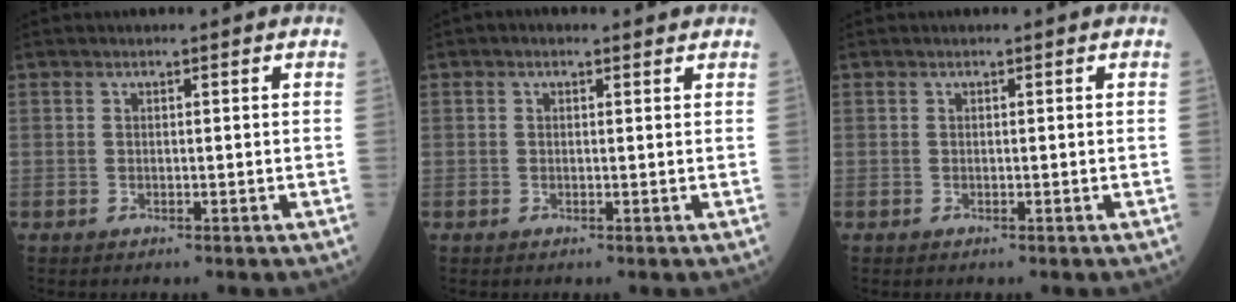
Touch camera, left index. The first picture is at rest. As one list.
[{"total": 1.7, "force": [1.1, 0.8, 1.0], "torque": [-0.019, 0.015, 0.012]}, {"total": 0.0}]